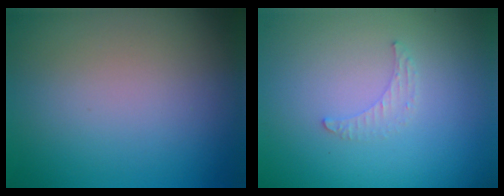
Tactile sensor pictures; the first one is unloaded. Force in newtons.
{"total": 1.1, "press": 1.1, "slide": 0.3}